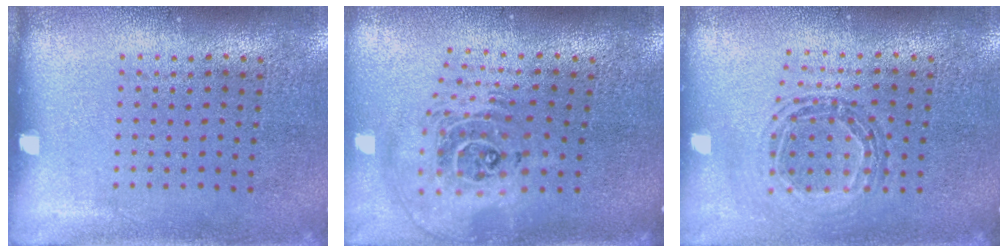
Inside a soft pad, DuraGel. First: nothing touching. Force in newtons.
{"total": 2.5, "press": 1.8, "slide": 1.7}
{"total": 0.9, "press": 0.9, "slide": 0.1}